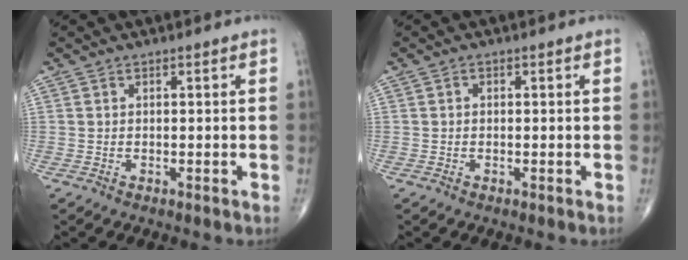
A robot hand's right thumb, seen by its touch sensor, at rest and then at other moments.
{"total": 0.7, "force": [0.0, 0.5, 0.5], "torque": [-0.006, 0.001, -0.002]}